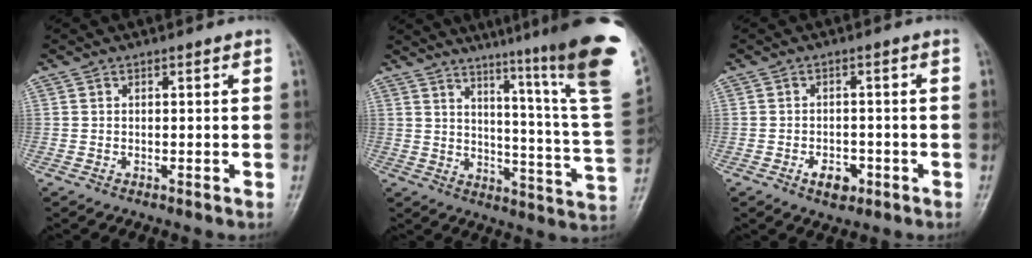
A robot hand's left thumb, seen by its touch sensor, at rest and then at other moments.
{"total": 25.5, "force": [16.5, 0.7, 19.5], "torque": [-0.242, -0.109, 0.218]}
{"total": 4.0, "force": [-1.8, 2.6, 2.5], "torque": [-0.027, 0.009, -0.025]}